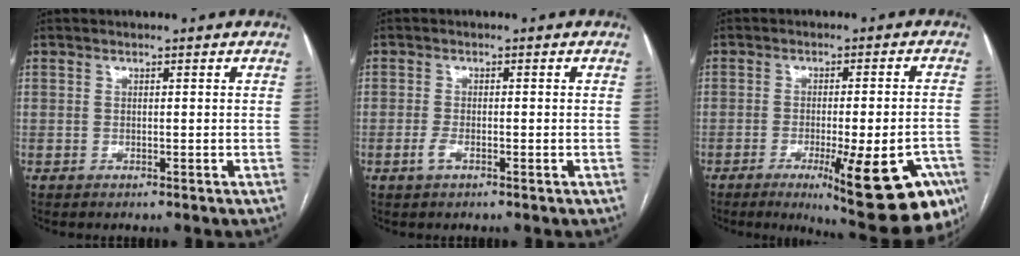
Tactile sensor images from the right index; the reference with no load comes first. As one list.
[{"total": 1.6, "force": [-0.8, 0.5, 1.3], "torque": [-0.031, -0.001, -0.015]}, {"total": 18.4, "force": [-9.9, 3.3, 15.2], "torque": [-0.115, -0.003, -0.128]}]